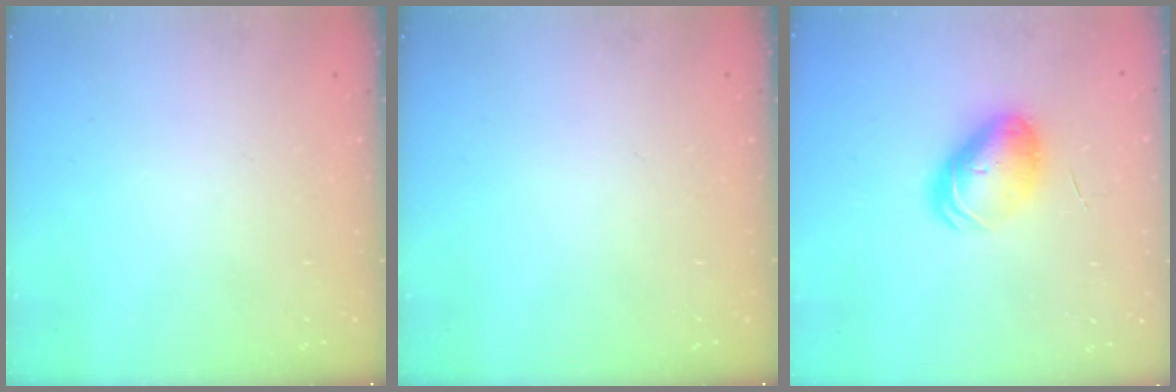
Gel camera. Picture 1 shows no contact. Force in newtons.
{"total": 0.0}
{"total": 8.6, "press": 8.5, "slide": 1.0}